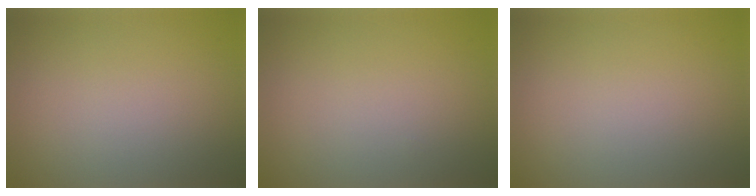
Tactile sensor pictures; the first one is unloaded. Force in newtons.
{"total": 0.0}
{"total": 0.0}